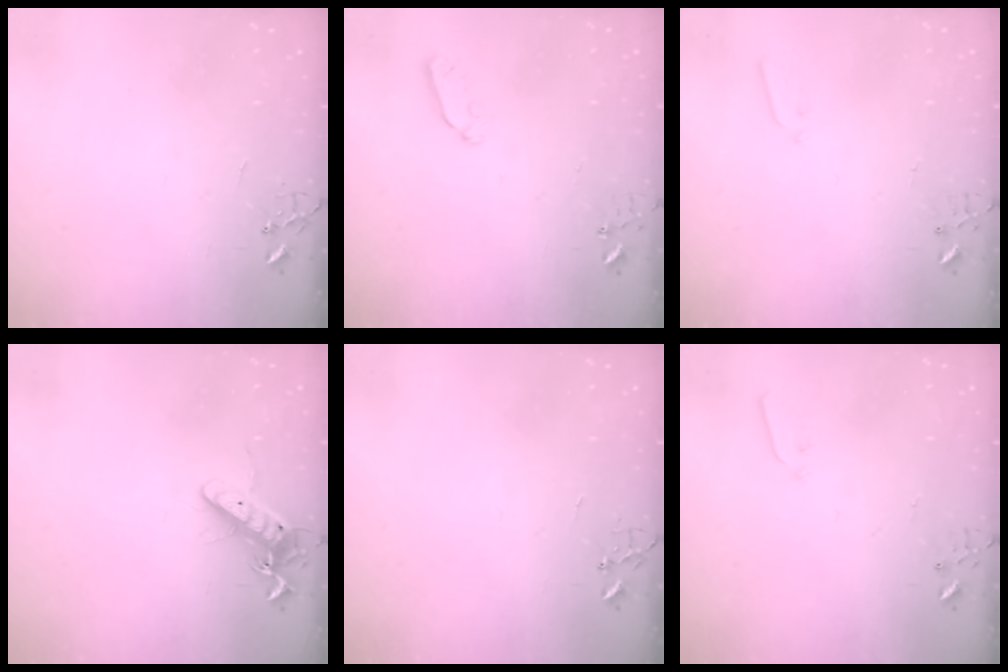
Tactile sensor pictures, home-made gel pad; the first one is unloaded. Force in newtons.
{"total": 3.7, "press": 3.6, "slide": 0.5}
{"total": 2.1, "press": 2.0, "slide": 0.4}
{"total": 12.4, "press": 12.4, "slide": 0.9}
{"total": 0.0}
{"total": 2.9, "press": 2.9, "slide": 0.4}